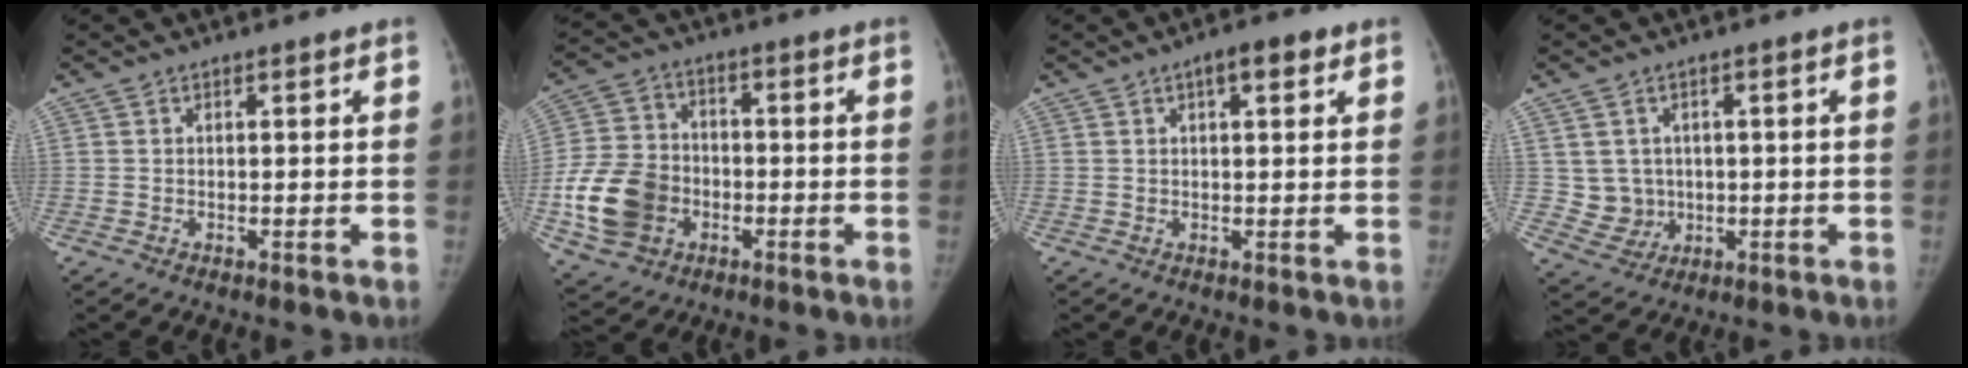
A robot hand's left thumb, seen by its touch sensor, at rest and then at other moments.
{"total": 14.1, "force": [-4.0, 11.2, 7.6], "torque": [-0.130, 0.017, -0.073]}
{"total": 4.0, "force": [1.9, 1.5, 3.2], "torque": [-0.038, 0.003, 0.024]}
{"total": 5.4, "force": [0.5, 5.1, 1.5], "torque": [0.001, 0.000, 0.018]}